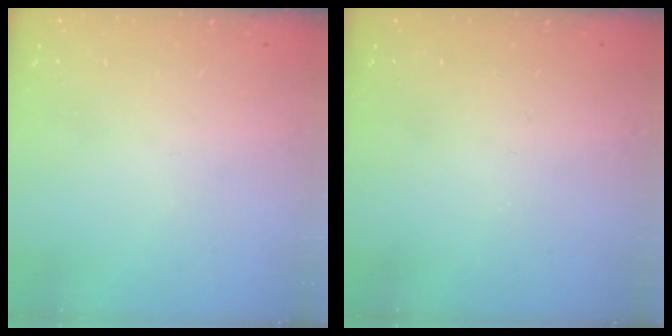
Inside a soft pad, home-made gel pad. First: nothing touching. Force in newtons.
{"total": 0.0}